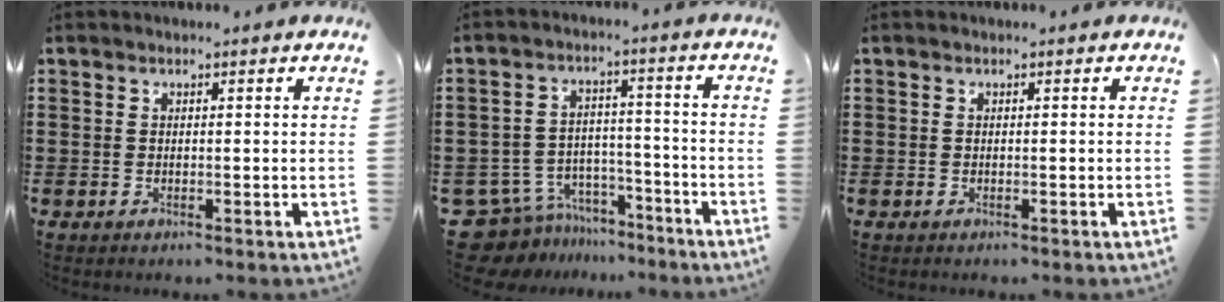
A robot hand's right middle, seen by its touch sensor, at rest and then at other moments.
{"total": 8.3, "force": [-7.5, 3.4, 1.0], "torque": [-0.045, 0.024, -0.152]}
{"total": 0.0}